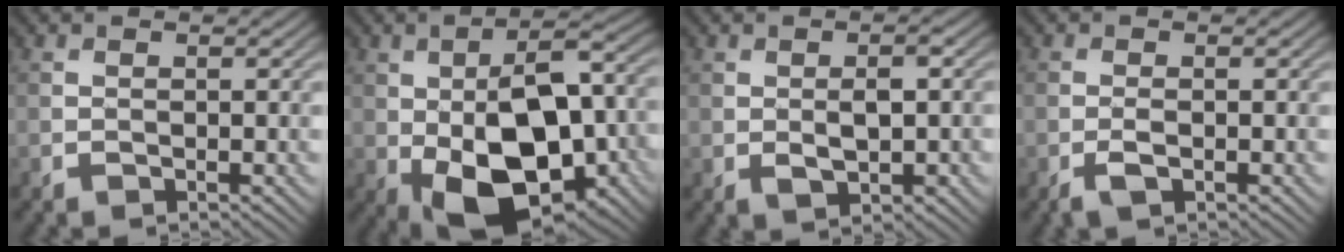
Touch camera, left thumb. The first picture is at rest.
{"total": 16.7, "force": [-3.8, 9.2, 13.4], "torque": [-0.216, -0.021, -0.052]}
{"total": 3.3, "force": [-0.1, 1.9, 2.7], "torque": [-0.042, -0.005, 0.001]}
{"total": 1.7, "force": [-0.7, 0.7, 1.4], "torque": [-0.030, 0.002, -0.018]}